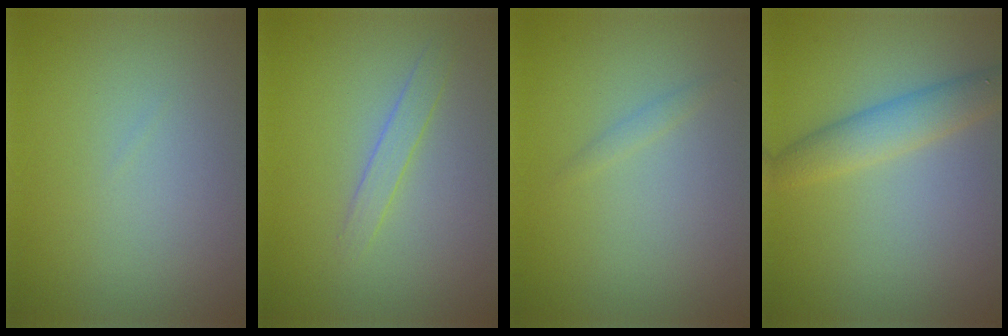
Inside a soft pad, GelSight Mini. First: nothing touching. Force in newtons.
{"total": 1.3, "press": 1.3, "slide": 0.0}
{"total": 0.7, "press": 0.7, "slide": 0.0}
{"total": 3.2, "press": 3.2, "slide": 0.0}